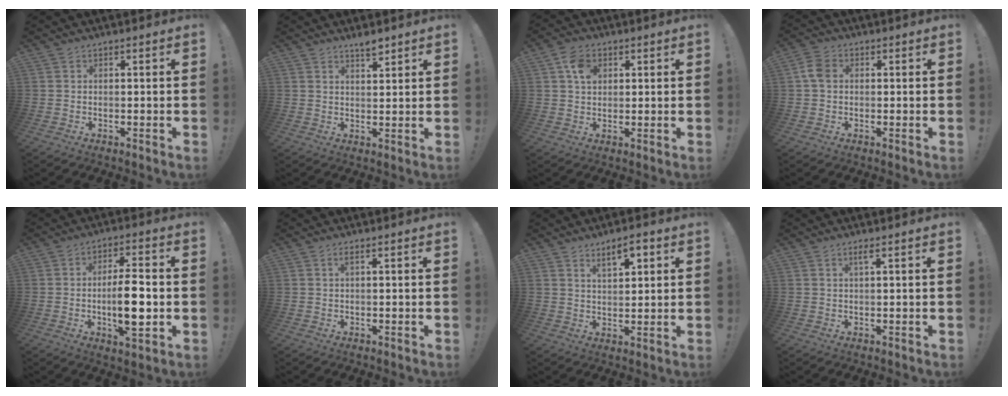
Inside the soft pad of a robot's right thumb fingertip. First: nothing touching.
{"total": 3.3, "force": [2.8, 0.7, 1.6], "torque": [-0.015, -0.023, 0.046]}
{"total": 6.4, "force": [2.3, 4.7, 3.6], "torque": [-0.053, 0.000, 0.043]}
{"total": 5.5, "force": [0.7, 4.0, 3.7], "torque": [-0.068, 0.010, 0.016]}
{"total": 11.4, "force": [-2.0, 3.3, 10.8], "torque": [-0.194, -0.001, -0.042]}
{"total": 1.4, "force": [0.2, -0.1, 1.4], "torque": [-0.022, -0.003, 0.002]}
{"total": 6.1, "force": [3.8, 2.2, 4.3], "torque": [-0.060, -0.017, 0.061]}
{"total": 2.0, "force": [0.9, -0.2, 1.8], "torque": [-0.031, -0.001, 0.012]}